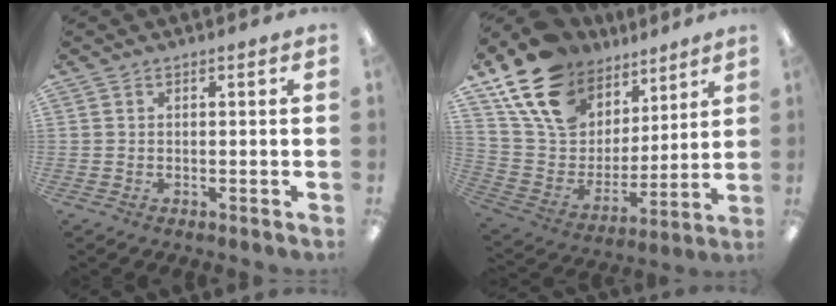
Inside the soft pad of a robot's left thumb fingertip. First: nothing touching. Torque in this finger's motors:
{"motor_torque": [0.50, 0.62, 1.23, -1.54, 0.30]}